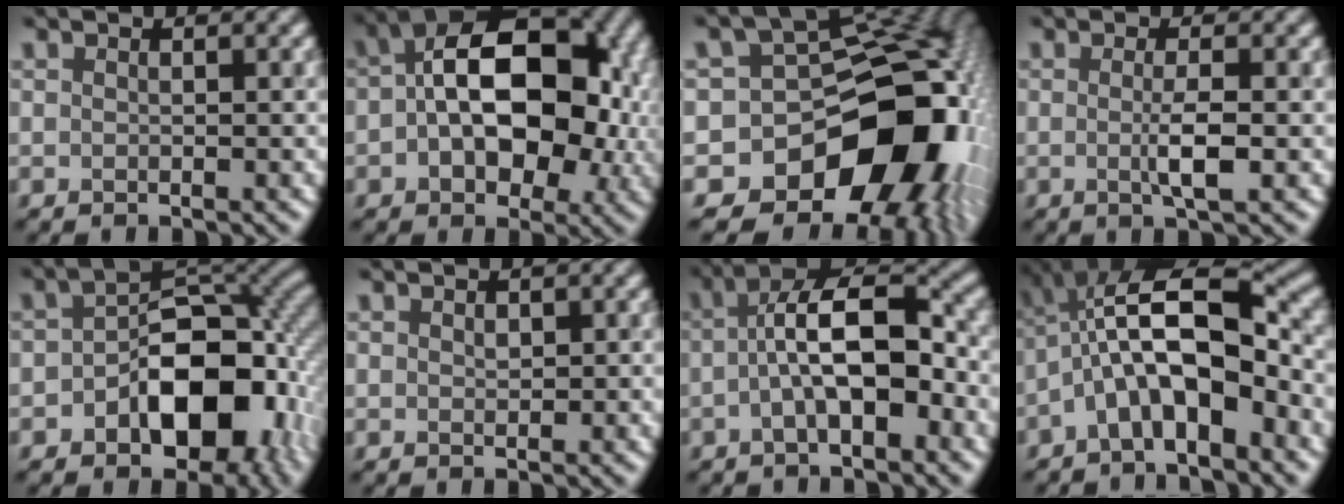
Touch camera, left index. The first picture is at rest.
{"total": 13.5, "force": [0.8, 8.3, 10.7], "torque": [-0.143, 0.015, 0.011]}
{"total": 15.6, "force": [-5.4, 11.7, 8.8], "torque": [-0.092, 0.003, -0.089]}
{"total": 2.6, "force": [-0.2, 0.4, 2.6], "torque": [-0.046, -0.004, -0.006]}
{"total": 11.0, "force": [-3.3, 6.9, 8.0], "torque": [-0.105, -0.002, -0.048]}
{"total": 0.6, "force": [0.2, 0.4, 0.4], "torque": [-0.005, 0.001, 0.003]}
{"total": 7.9, "force": [-1.1, 3.4, 7.0], "torque": [-0.121, 0.020, -0.025]}
{"total": 9.4, "force": [-2.0, 3.5, 8.5], "torque": [-0.151, 0.025, -0.045]}